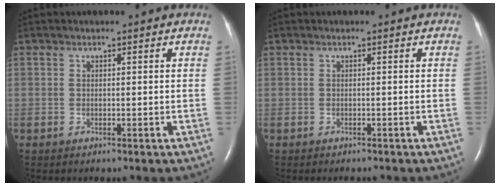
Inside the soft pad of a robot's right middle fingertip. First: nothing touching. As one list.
[{"total": 2.2, "force": [-1.9, 0.7, 0.8], "torque": [-0.016, -0.005, -0.017]}]